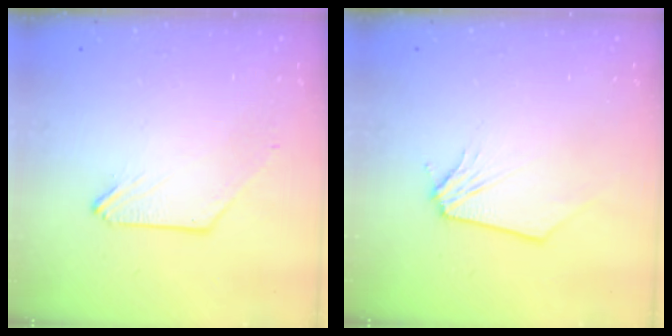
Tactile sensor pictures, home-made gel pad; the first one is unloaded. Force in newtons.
{"total": 0.0}